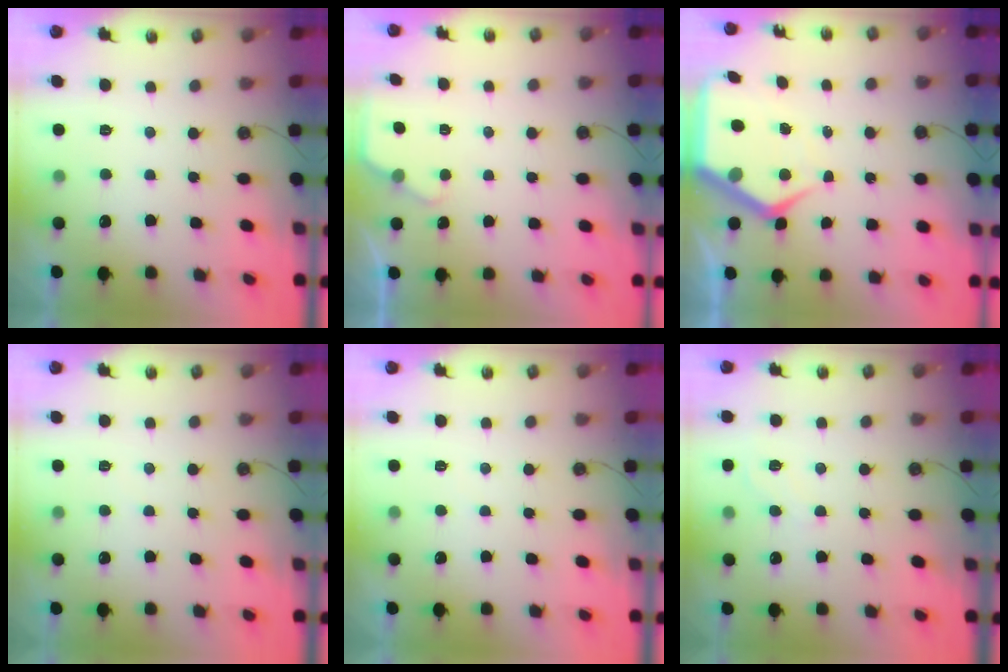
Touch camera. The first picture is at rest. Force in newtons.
{"total": 1.7, "press": 1.7, "slide": 0.3}
{"total": 9.0, "press": 9.0, "slide": 1.0}
{"total": 4.4, "press": 4.4, "slide": 0.5}
{"total": 1.8, "press": 1.8, "slide": 0.4}
{"total": 3.6, "press": 3.5, "slide": 0.4}